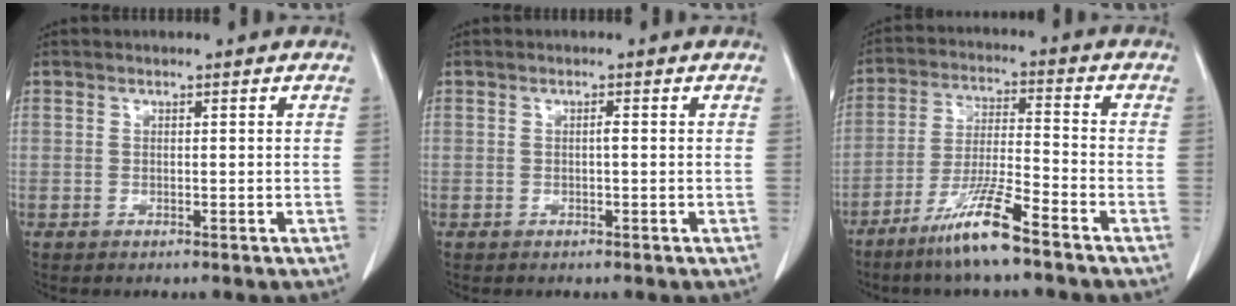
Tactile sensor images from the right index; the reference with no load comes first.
{"total": 0.6, "force": [-0.1, 0.0, 0.6], "torque": [-0.010, 0.001, -0.001]}
{"total": 9.6, "force": [-6.7, -0.2, 6.9], "torque": [-0.135, -0.023, -0.131]}